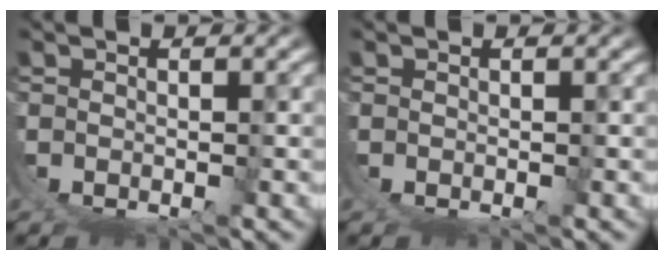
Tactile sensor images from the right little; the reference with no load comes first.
{"total": 0.0}